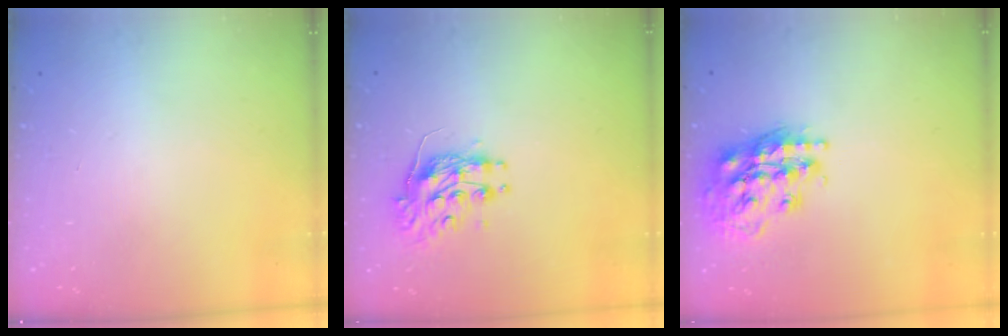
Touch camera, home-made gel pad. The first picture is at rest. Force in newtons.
{"total": 10.0, "press": 10.0, "slide": 0.0}
{"total": 18.4, "press": 18.3, "slide": 1.7}